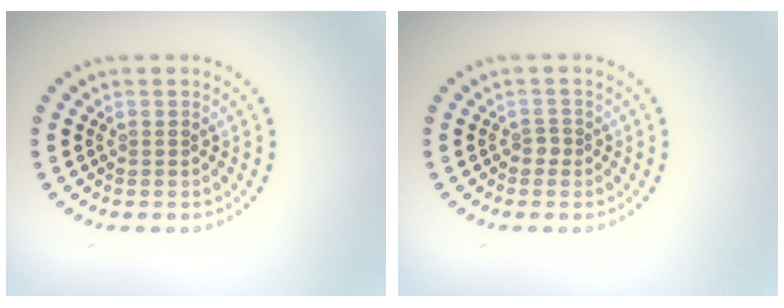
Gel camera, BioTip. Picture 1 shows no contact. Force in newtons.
{"total": 0.9, "press": 0.7, "slide": 0.6}